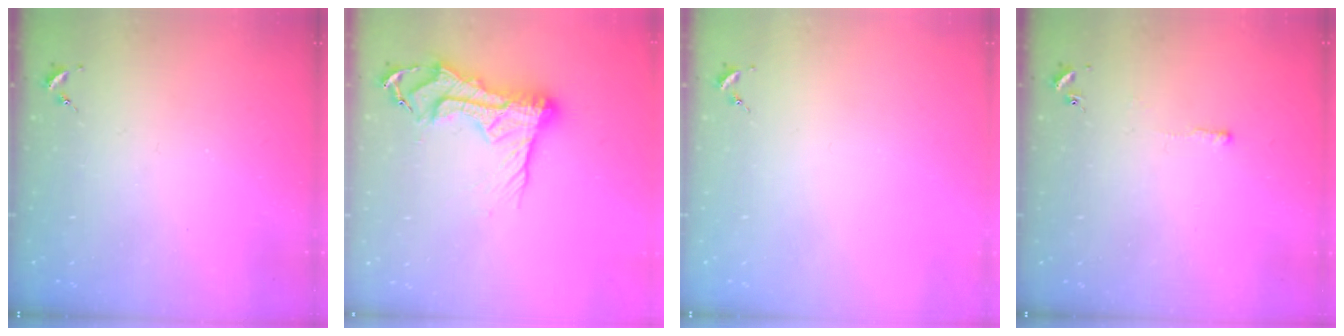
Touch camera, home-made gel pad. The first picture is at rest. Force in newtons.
{"total": 18.5, "press": 18.4, "slide": 1.8}
{"total": 0.0}
{"total": 2.6, "press": 2.6, "slide": 0.4}